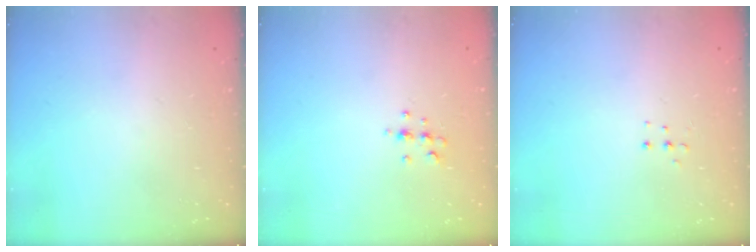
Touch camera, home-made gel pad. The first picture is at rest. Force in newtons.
{"total": 6.1, "press": 6.0, "slide": 0.7}
{"total": 3.9, "press": 3.8, "slide": 0.8}